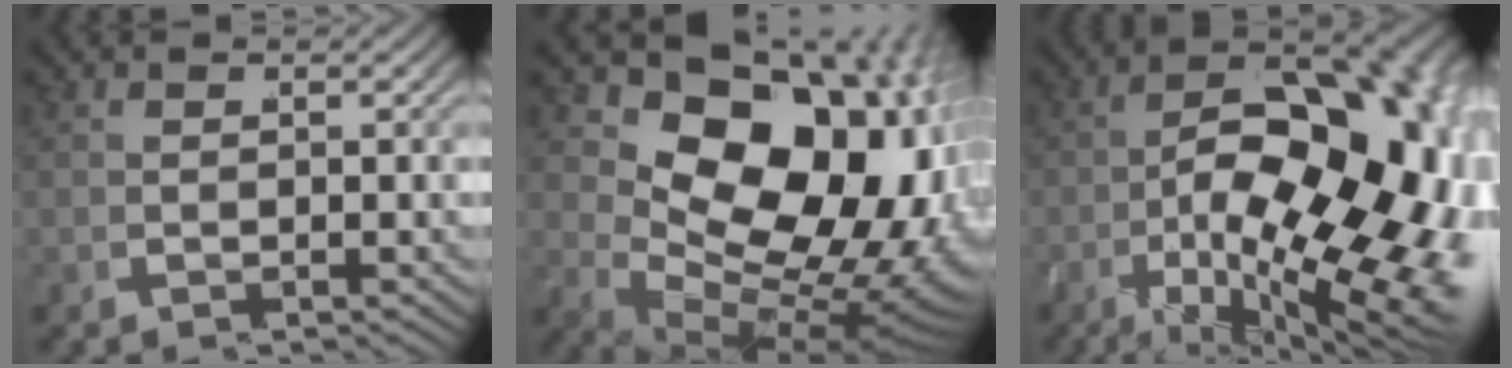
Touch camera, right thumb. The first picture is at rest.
{"total": 21.0, "force": [-0.2, 13.8, 15.8], "torque": [-0.292, -0.056, 0.029]}
{"total": 25.9, "force": [-3.3, 15.4, 20.5], "torque": [-0.336, -0.079, -0.006]}